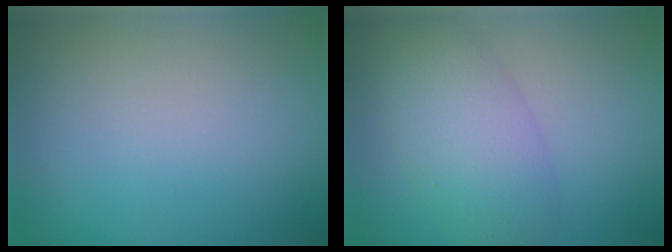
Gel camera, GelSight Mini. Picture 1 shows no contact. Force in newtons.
{"total": 5.2, "press": 5.2, "slide": 0.3}